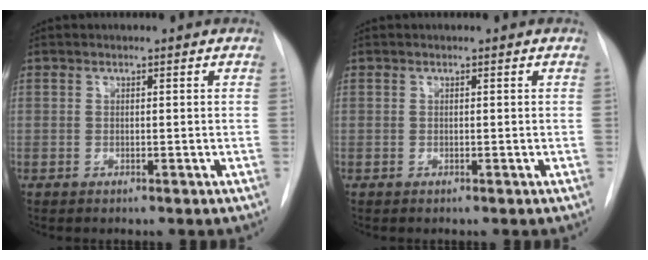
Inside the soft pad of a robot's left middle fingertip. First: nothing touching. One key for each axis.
{"total": 0.0}